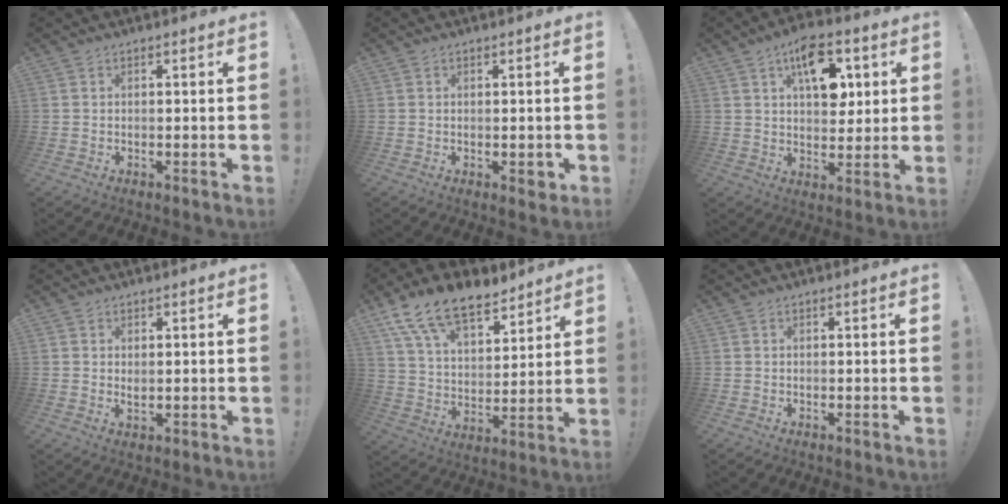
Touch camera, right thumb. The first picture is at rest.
{"total": 2.2, "force": [-0.1, 1.2, 1.9], "torque": [-0.013, -0.002, -0.002]}
{"total": 14.0, "force": [5.8, 8.0, 9.9], "torque": [-0.133, -0.011, 0.102]}
{"total": 1.4, "force": [0.7, 0.9, 0.8], "torque": [-0.008, -0.002, 0.012]}
{"total": 16.6, "force": [11.8, 7.9, 8.5], "torque": [-0.152, -0.078, 0.217]}
{"total": 0.0}